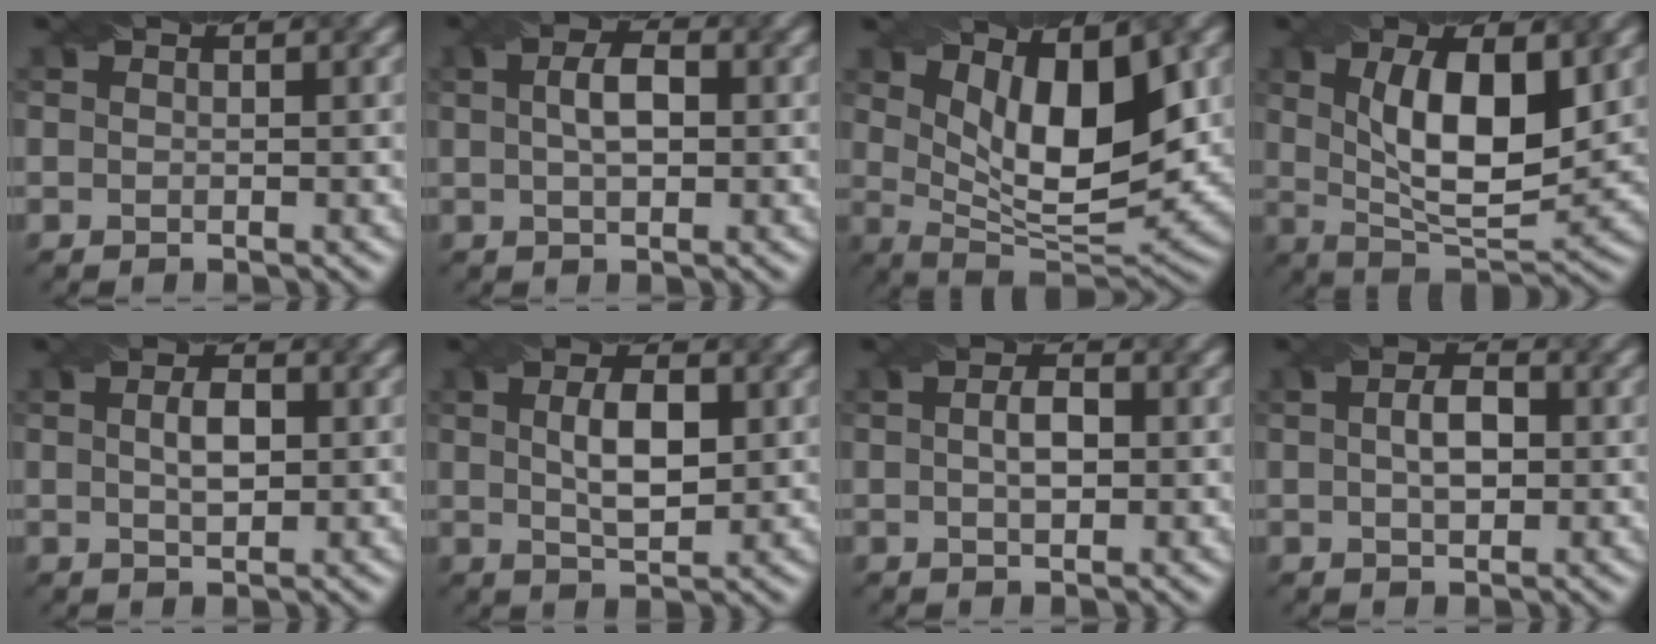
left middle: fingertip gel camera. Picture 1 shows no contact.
{"total": 3.2, "force": [0.4, 1.6, 2.7], "torque": [-0.056, 0.007, 0.007]}
{"total": 9.8, "force": [2.9, 4.0, 8.4], "torque": [-0.131, -0.010, 0.050]}
{"total": 9.9, "force": [2.0, 3.9, 8.9], "torque": [-0.150, -0.002, 0.038]}
{"total": 2.4, "force": [0.2, 1.2, 2.1], "torque": [-0.045, 0.004, 0.007]}
{"total": 4.1, "force": [0.6, 1.7, 3.7], "torque": [-0.073, 0.002, 0.014]}
{"total": 2.2, "force": [-0.1, 1.1, 1.9], "torque": [-0.041, 0.006, 0.000]}
{"total": 3.0, "force": [0.1, 1.6, 2.5], "torque": [-0.053, 0.006, 0.002]}